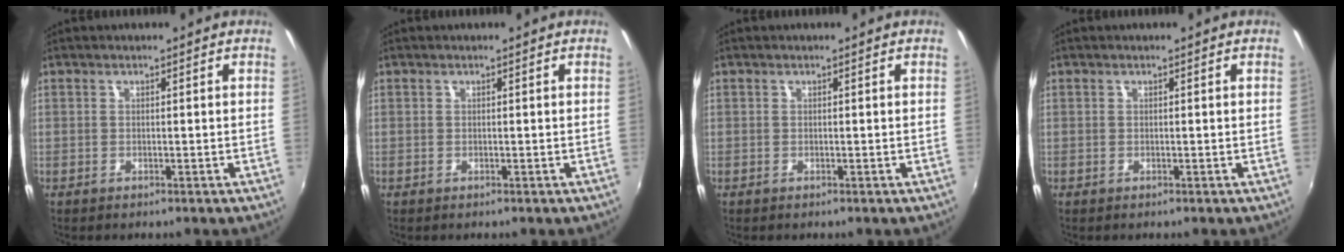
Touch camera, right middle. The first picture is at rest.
{"total": 0.0}
{"total": 0.0}
{"total": 0.0}